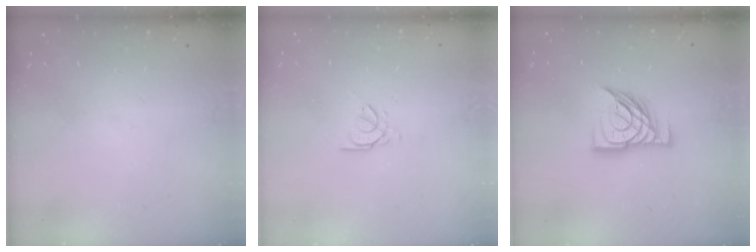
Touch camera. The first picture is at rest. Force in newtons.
{"total": 0.7, "press": 0.6, "slide": 0.3}
{"total": 13.2, "press": 13.2, "slide": 1.1}